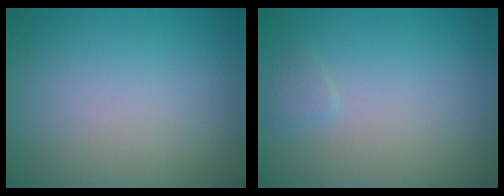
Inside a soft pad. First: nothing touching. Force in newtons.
{"total": 0.7, "press": 0.7, "slide": 0.1}